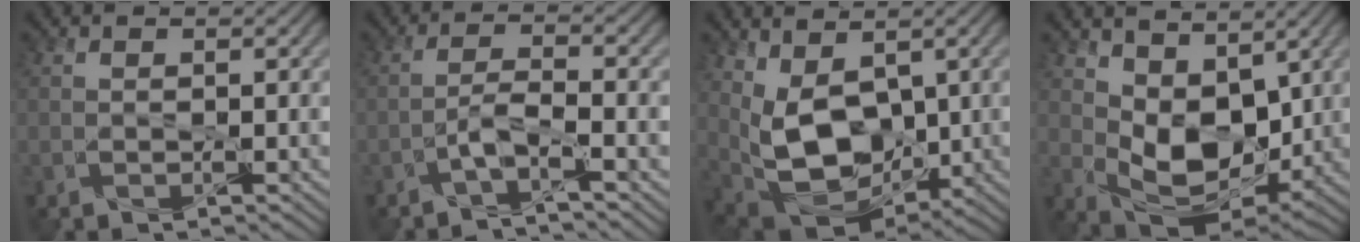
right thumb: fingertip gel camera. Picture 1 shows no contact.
{"total": 2.8, "force": [-2.0, -0.9, 1.7], "torque": [-0.033, 0.013, -0.042]}
{"total": 10.5, "force": [1.8, 6.1, 8.4], "torque": [-0.191, -0.017, 0.042]}
{"total": 9.1, "force": [2.7, 5.4, 6.7], "torque": [-0.145, -0.017, 0.056]}